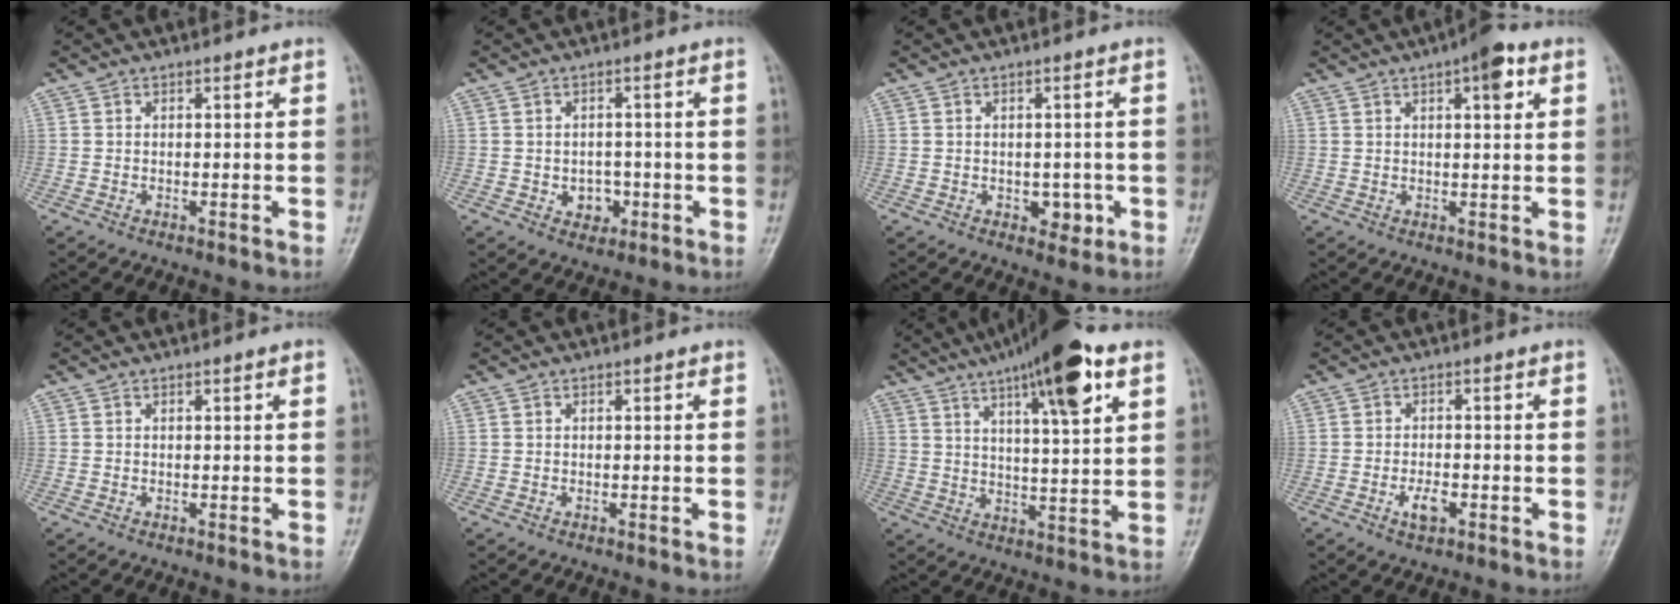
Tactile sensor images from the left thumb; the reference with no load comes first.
{"total": 4.0, "force": [-1.1, 3.2, 2.1], "torque": [-0.005, 0.007, -0.010]}
{"total": 3.8, "force": [-0.9, 2.6, 2.7], "torque": [-0.011, 0.002, -0.005]}
{"total": 6.2, "force": [2.7, 1.9, 5.2], "torque": [-0.063, 0.000, 0.033]}
{"total": 0.6, "force": [0.2, -0.1, 0.5], "torque": [-0.010, 0.001, 0.002]}
{"total": 0.0}
{"total": 17.3, "force": [9.2, 3.6, 14.1], "torque": [-0.209, -0.020, 0.143]}
{"total": 3.2, "force": [-1.3, 1.5, 2.5], "torque": [-0.044, 0.005, -0.022]}